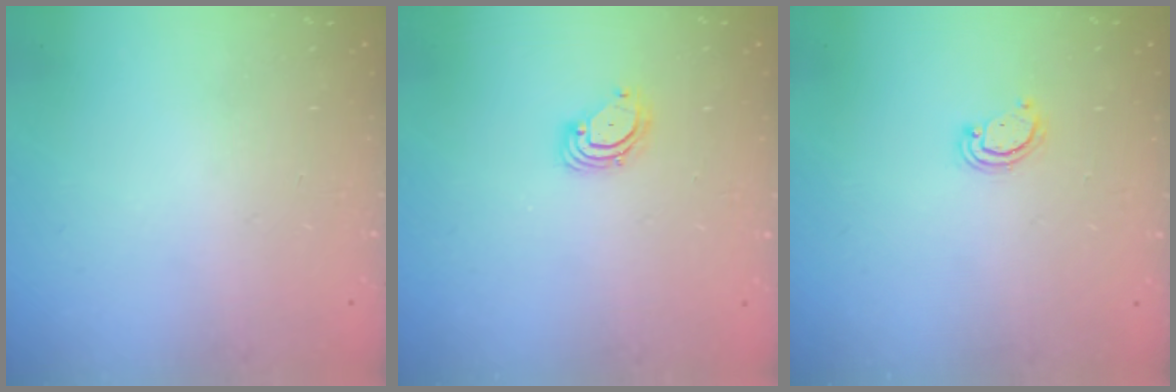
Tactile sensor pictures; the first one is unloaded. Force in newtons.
{"total": 3.6, "press": 3.6, "slide": 0.3}
{"total": 2.3, "press": 2.3, "slide": 0.3}